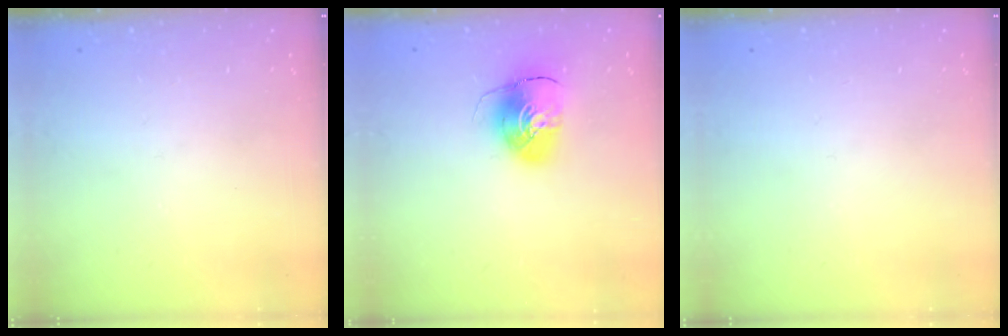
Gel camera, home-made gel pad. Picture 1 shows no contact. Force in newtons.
{"total": 10.1, "press": 10.1, "slide": 0.7}
{"total": 0.0}